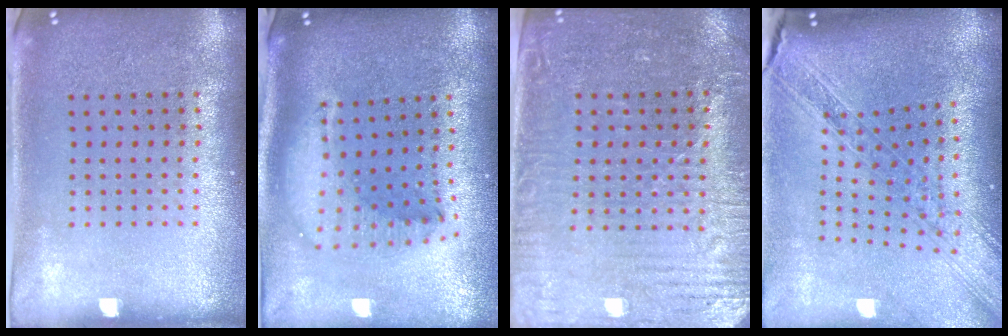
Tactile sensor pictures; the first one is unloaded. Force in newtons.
{"total": 1.9, "press": 1.5, "slide": 1.1}
{"total": 3.7, "press": 3.3, "slide": 1.7}
{"total": 2.2, "press": 1.9, "slide": 1.1}